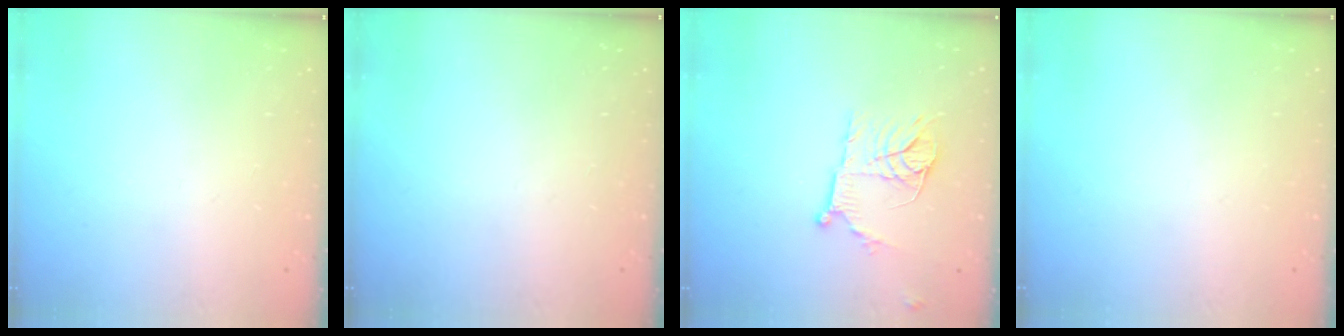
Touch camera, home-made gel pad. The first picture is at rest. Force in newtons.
{"total": 0.0}
{"total": 12.2, "press": 12.1, "slide": 1.1}
{"total": 0.0}